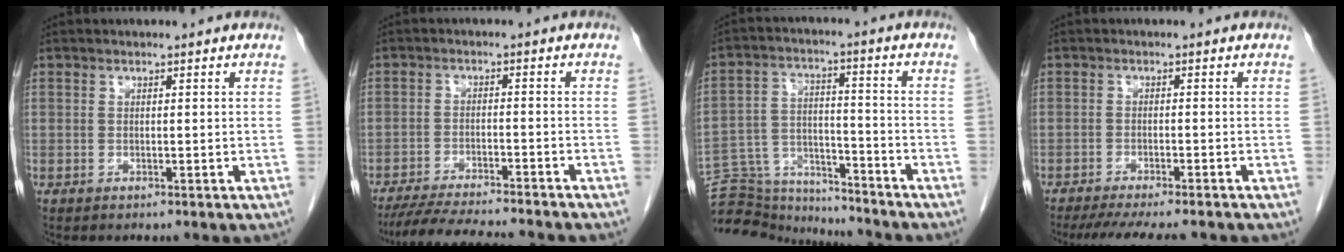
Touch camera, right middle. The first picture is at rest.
{"total": 13.5, "force": [-12.0, 0.7, 6.1], "torque": [-0.089, -0.020, -0.176]}
{"total": 14.7, "force": [-14.4, 2.2, 1.9], "torque": [-0.038, 0.036, -0.228]}
{"total": 11.1, "force": [-9.7, 1.4, 5.2], "torque": [-0.068, -0.014, -0.132]}